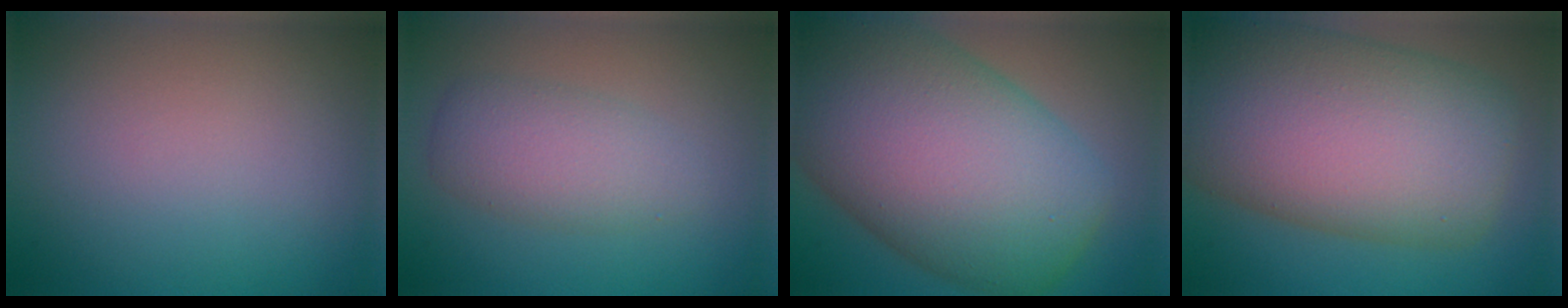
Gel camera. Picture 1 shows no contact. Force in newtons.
{"total": 2.9, "press": 2.9, "slide": 0.2}
{"total": 16.4, "press": 16.4, "slide": 0.4}
{"total": 15.4, "press": 15.3, "slide": 0.5}